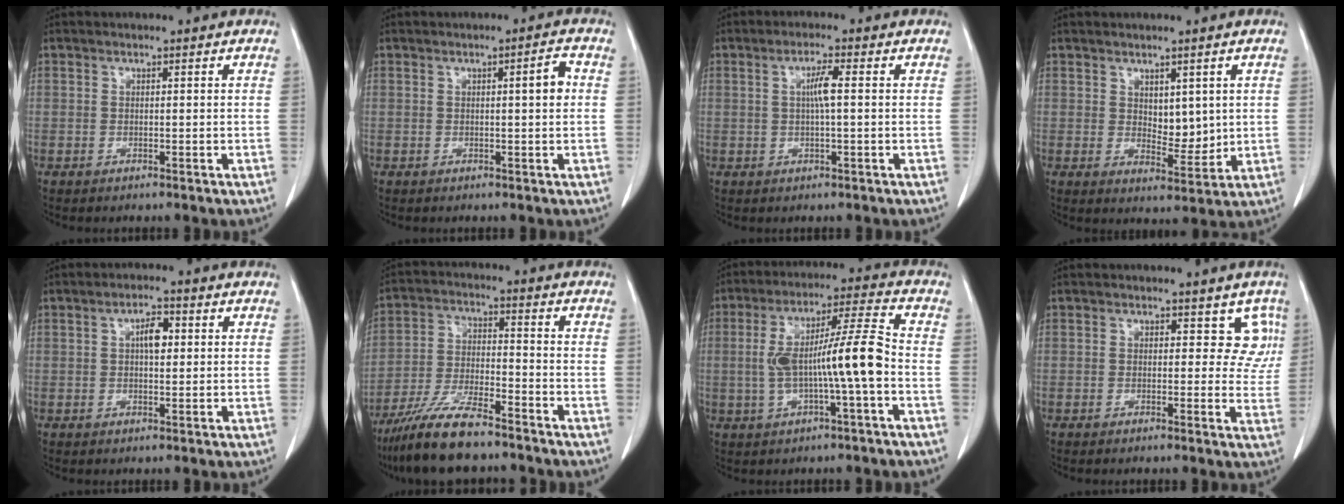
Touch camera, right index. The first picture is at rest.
{"total": 2.7, "force": [0.3, 0.2, 2.7], "torque": [-0.041, 0.003, 0.003]}
{"total": 3.2, "force": [0.4, 0.3, 3.1], "torque": [-0.062, 0.003, 0.006]}
{"total": 4.7, "force": [1.2, 2.6, 3.8], "torque": [-0.059, -0.007, 0.029]}
{"total": 3.5, "force": [0.7, 1.4, 3.2], "torque": [-0.056, 0.006, 0.009]}
{"total": 11.2, "force": [-9.0, 1.8, 6.4], "torque": [-0.126, -0.023, -0.167]}
{"total": 11.7, "force": [-1.4, 0.6, 11.6], "torque": [-0.209, 0.025, -0.023]}
{"total": 4.7, "force": [2.0, 3.2, 2.7], "torque": [0.004, 0.006, 0.013]}